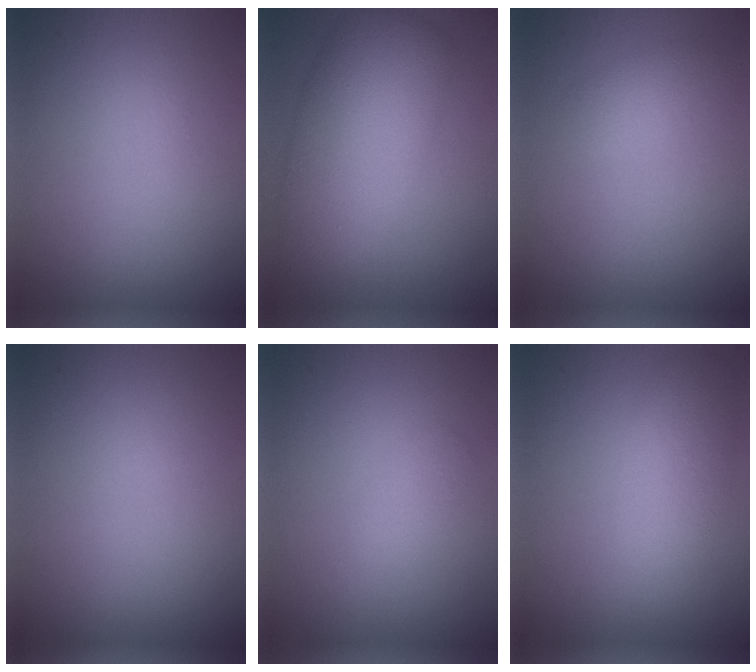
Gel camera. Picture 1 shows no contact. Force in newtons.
{"total": 8.4, "press": 8.4, "slide": 0.2}
{"total": 1.6, "press": 1.6, "slide": 0.0}
{"total": 0.0}
{"total": 1.1, "press": 1.1, "slide": 0.1}
{"total": 3.9, "press": 3.9, "slide": 0.1}